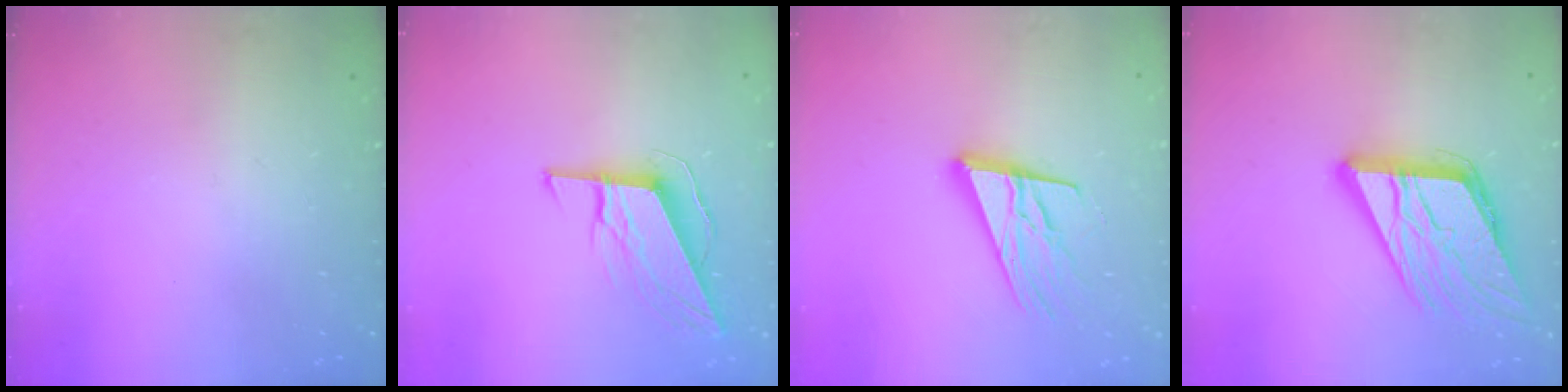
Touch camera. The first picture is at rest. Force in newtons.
{"total": 10.1, "press": 10.0, "slide": 1.6}
{"total": 17.0, "press": 16.5, "slide": 4.2}
{"total": 17.7, "press": 17.6, "slide": 2.1}